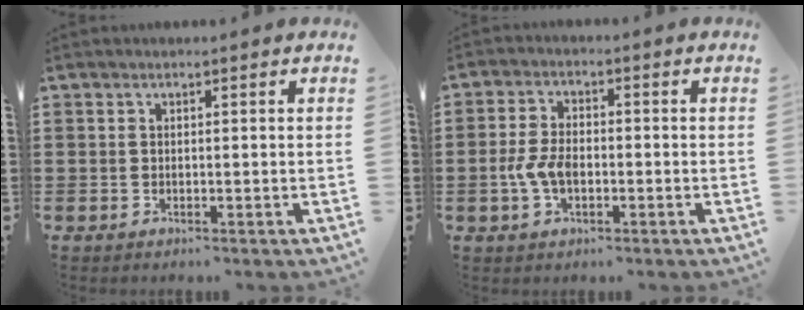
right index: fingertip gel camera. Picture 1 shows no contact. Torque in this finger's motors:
{"motor_torque": [2.14, 0.00, 0.45, 0.05]}